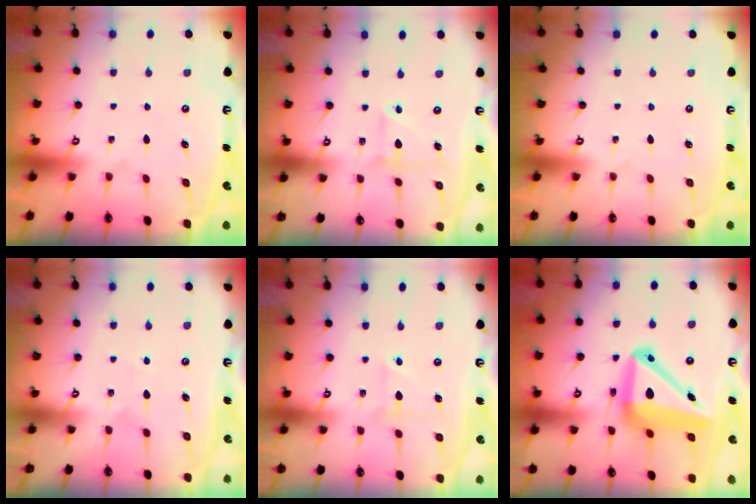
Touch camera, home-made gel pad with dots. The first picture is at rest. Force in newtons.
{"total": 3.1, "press": 3.0, "slide": 0.9}
{"total": 0.0}
{"total": 3.5, "press": 3.3, "slide": 1.1}
{"total": 2.3, "press": 2.3, "slide": 0.4}
{"total": 16.7, "press": 16.6, "slide": 2.2}